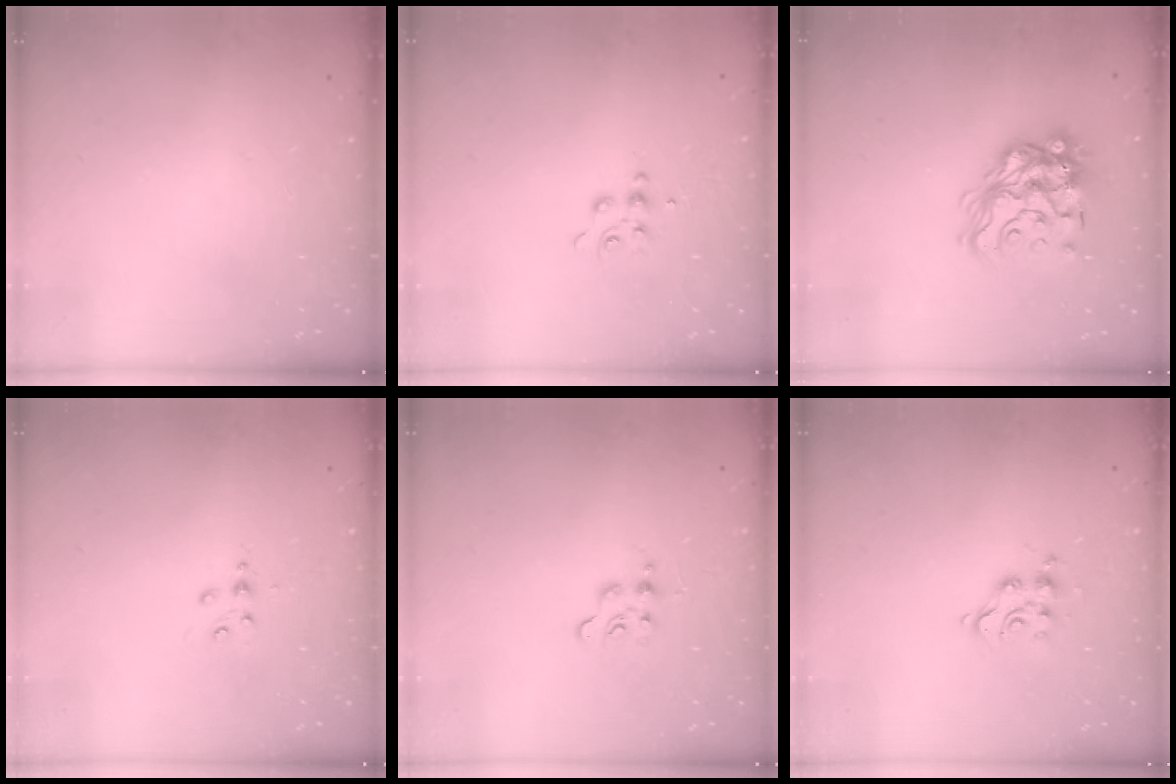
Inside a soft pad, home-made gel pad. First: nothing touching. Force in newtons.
{"total": 5.6, "press": 5.5, "slide": 0.8}
{"total": 17.8, "press": 17.7, "slide": 1.1}
{"total": 3.2, "press": 3.2, "slide": 0.5}
{"total": 5.6, "press": 5.6, "slide": 0.6}
{"total": 7.5, "press": 7.5, "slide": 0.5}